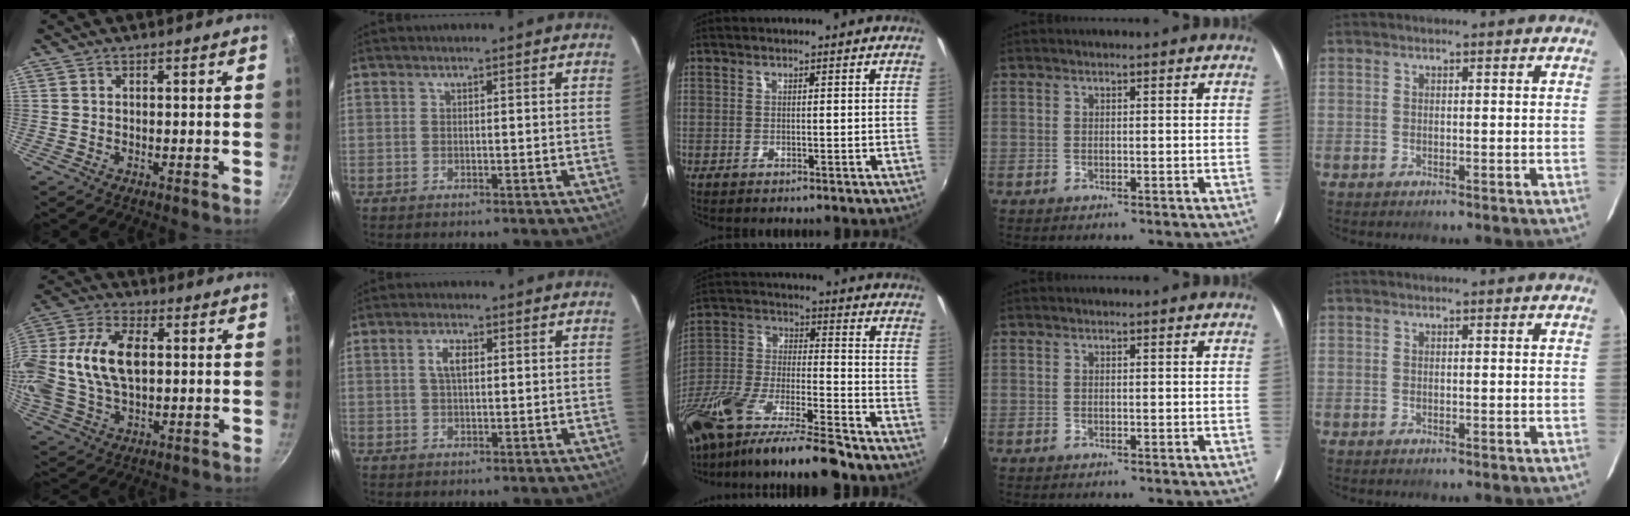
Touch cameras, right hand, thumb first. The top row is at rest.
{"thumb": {"total": 18.6, "force": [2.0, 11.3, 14.6], "torque": [-0.308, 0.023, 0.029]}, "index": {"total": 3.3, "force": [0.8, 1.5, 2.8], "torque": [-0.055, 0.007, 0.017]}, "middle": {"total": 21.2, "force": [-16.8, 2.7, 12.8], "torque": [-0.240, -0.039, -0.303]}}